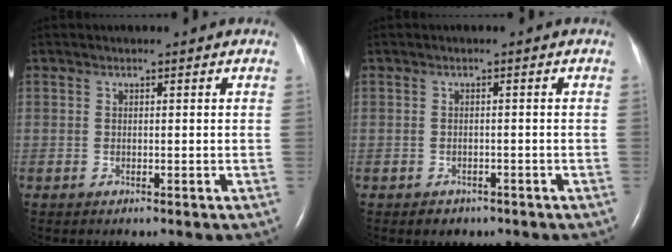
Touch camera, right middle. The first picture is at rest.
{"total": 1.8, "force": [-1.2, 1.3, 0.3], "torque": [-0.005, 0.004, -0.010]}